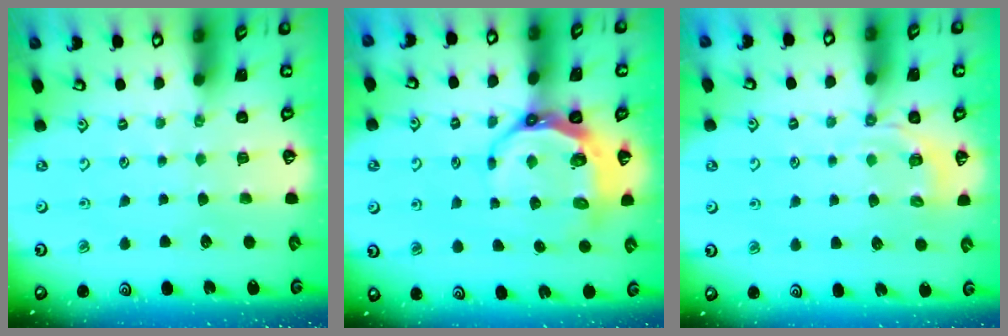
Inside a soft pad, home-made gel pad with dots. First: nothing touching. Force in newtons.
{"total": 8.6, "press": 7.8, "slide": 3.5}
{"total": 3.7, "press": 3.1, "slide": 1.9}